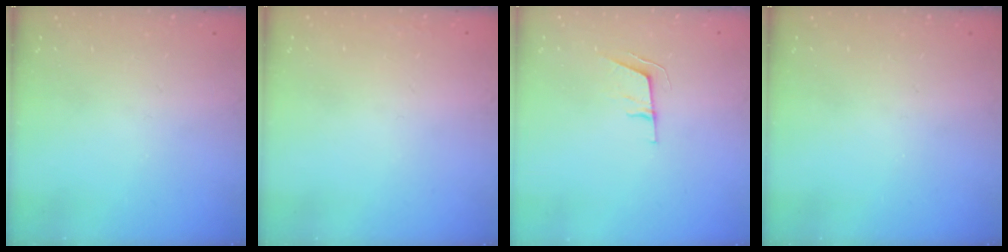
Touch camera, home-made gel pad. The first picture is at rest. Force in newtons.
{"total": 1.6, "press": 1.5, "slide": 0.1}
{"total": 6.1, "press": 5.5, "slide": 2.7}
{"total": 0.0}